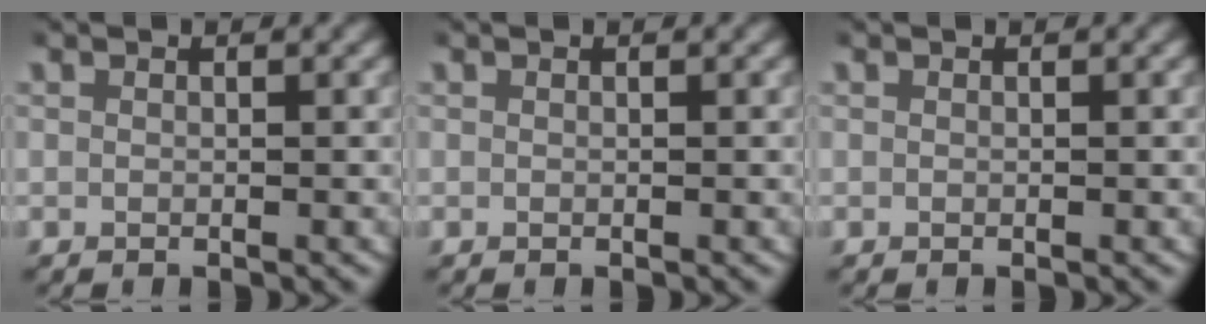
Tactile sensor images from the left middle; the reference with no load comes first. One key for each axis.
{"total": 0.0}
{"total": 0.0}